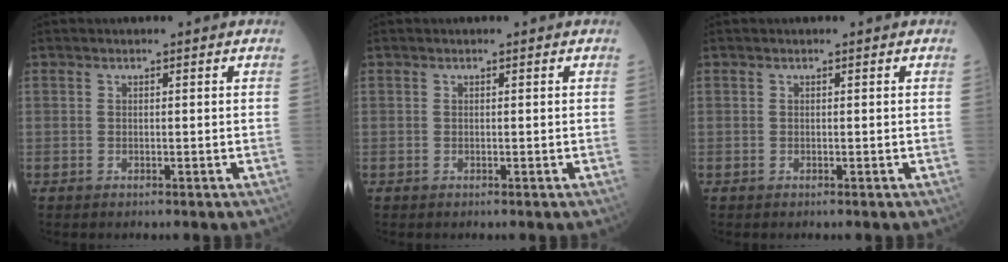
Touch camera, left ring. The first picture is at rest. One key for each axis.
{"total": 0.0}
{"total": 0.0}